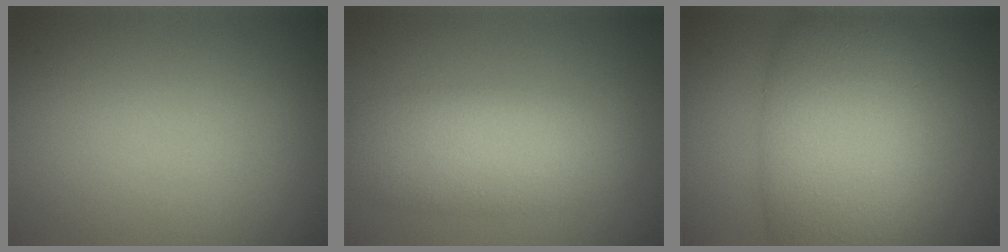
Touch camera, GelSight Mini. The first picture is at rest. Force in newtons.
{"total": 5.6, "press": 5.6, "slide": 0.1}
{"total": 10.4, "press": 10.4, "slide": 0.3}